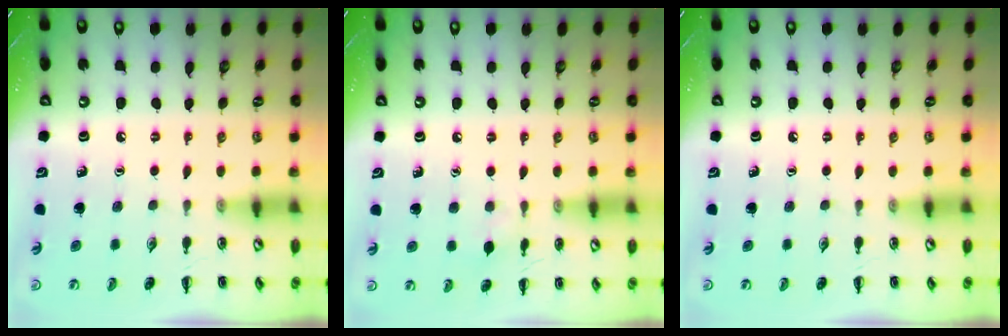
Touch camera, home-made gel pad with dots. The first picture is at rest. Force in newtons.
{"total": 4.8, "press": 4.5, "slide": 1.8}
{"total": 0.0}